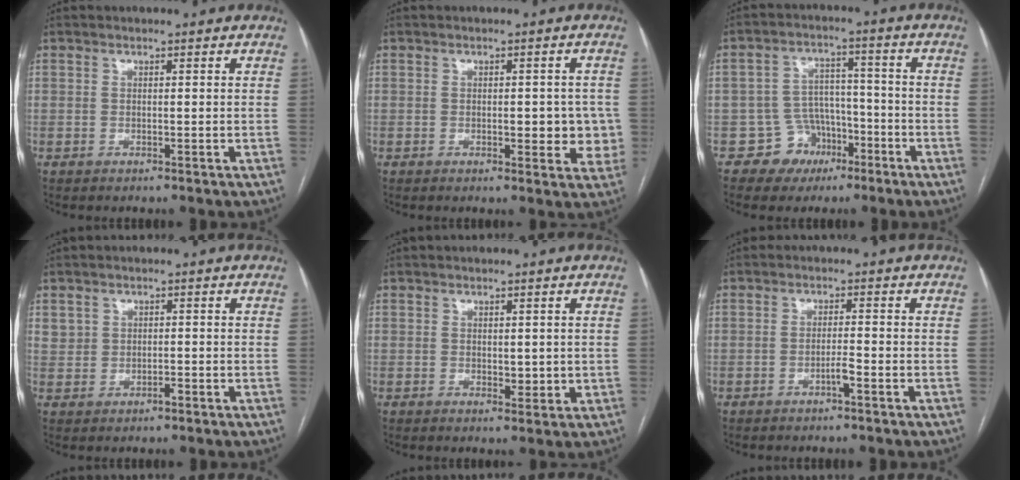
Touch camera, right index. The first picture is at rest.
{"total": 6.0, "force": [-0.6, 3.0, 5.2], "torque": [-0.044, 0.006, -0.005]}
{"total": 6.7, "force": [-3.6, 5.7, 0.2], "torque": [0.014, 0.020, -0.049]}
{"total": 2.1, "force": [0.2, 1.9, 0.9], "torque": [-0.018, 0.007, 0.009]}
{"total": 2.3, "force": [0.3, 1.5, 1.8], "torque": [-0.021, -0.007, 0.008]}
{"total": 1.8, "force": [-1.1, 0.0, 1.5], "torque": [-0.026, 0.000, -0.020]}